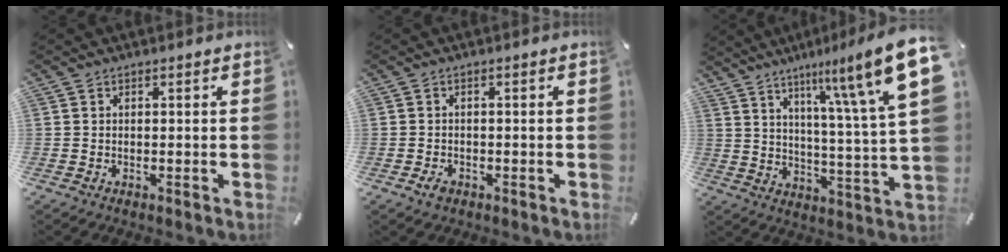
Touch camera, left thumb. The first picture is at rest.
{"total": 1.8, "force": [-0.8, 1.1, 1.2], "torque": [-0.031, 0.001, -0.018]}
{"total": 19.6, "force": [10.6, 3.1, 16.2], "torque": [-0.239, -0.063, 0.156]}